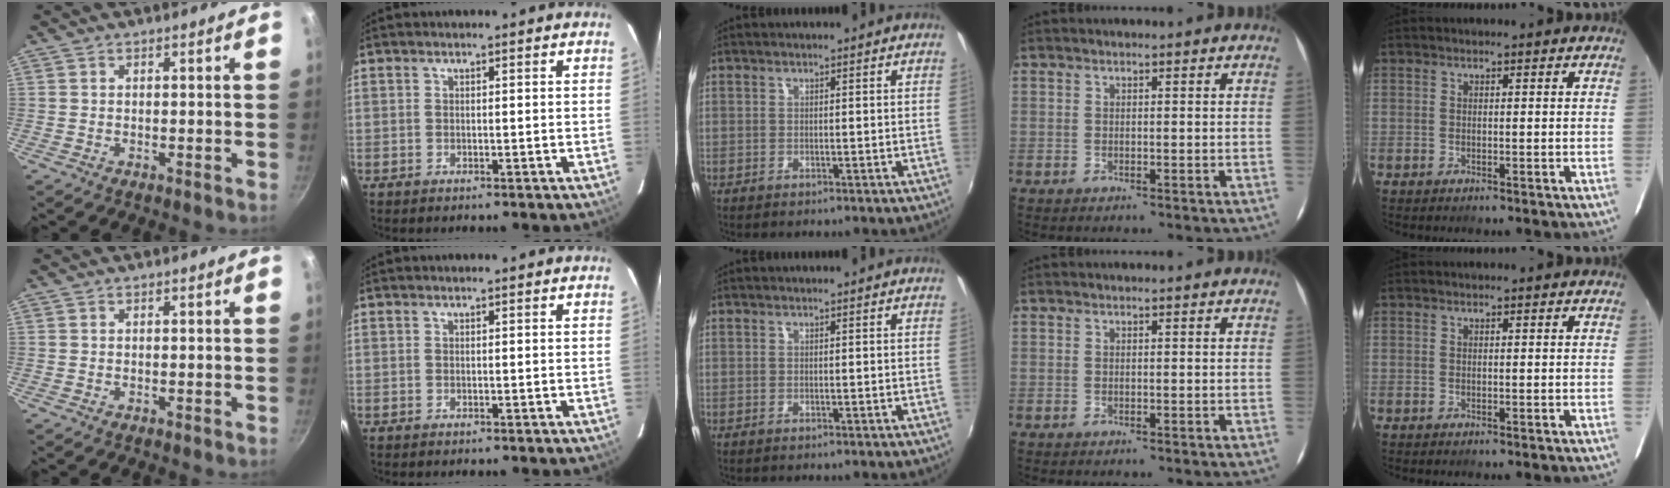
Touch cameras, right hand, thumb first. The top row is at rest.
{}